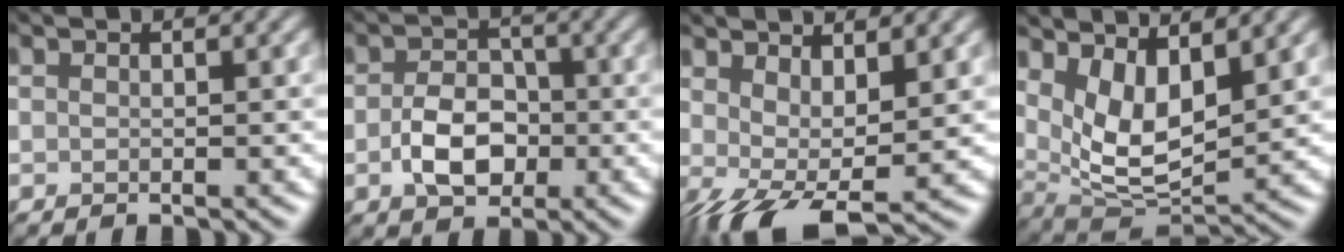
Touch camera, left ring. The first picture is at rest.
{"total": 3.8, "force": [-1.5, 2.5, 2.5], "torque": [-0.043, -0.003, -0.033]}
{"total": 6.1, "force": [-0.5, 2.4, 5.6], "torque": [-0.102, -0.008, -0.008]}
{"total": 5.6, "force": [2.0, 2.5, 4.5], "torque": [-0.089, -0.020, 0.036]}